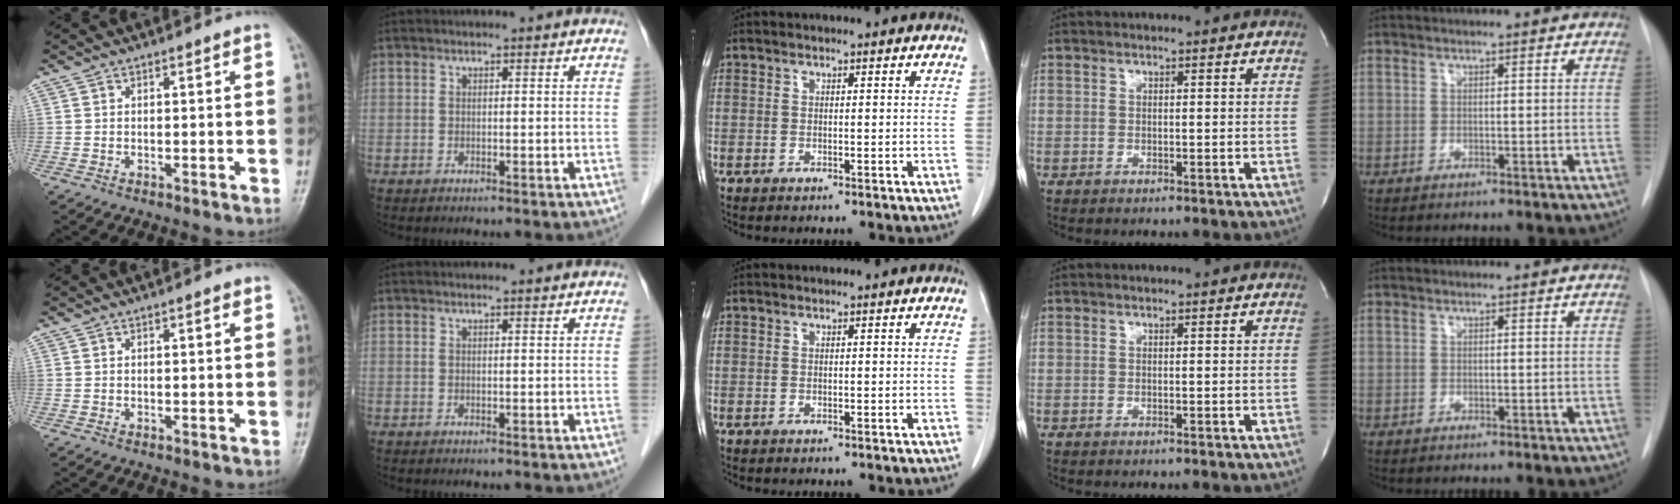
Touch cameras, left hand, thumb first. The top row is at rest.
{"thumb": {"total": 0.8, "force": [0.4, 0.2, 0.6], "torque": [-0.010, 0.000, 0.005]}, "index": {"total": 0.9, "force": [0.9, 0.0, 0.0], "torque": [-0.010, 0.001, 0.011]}}